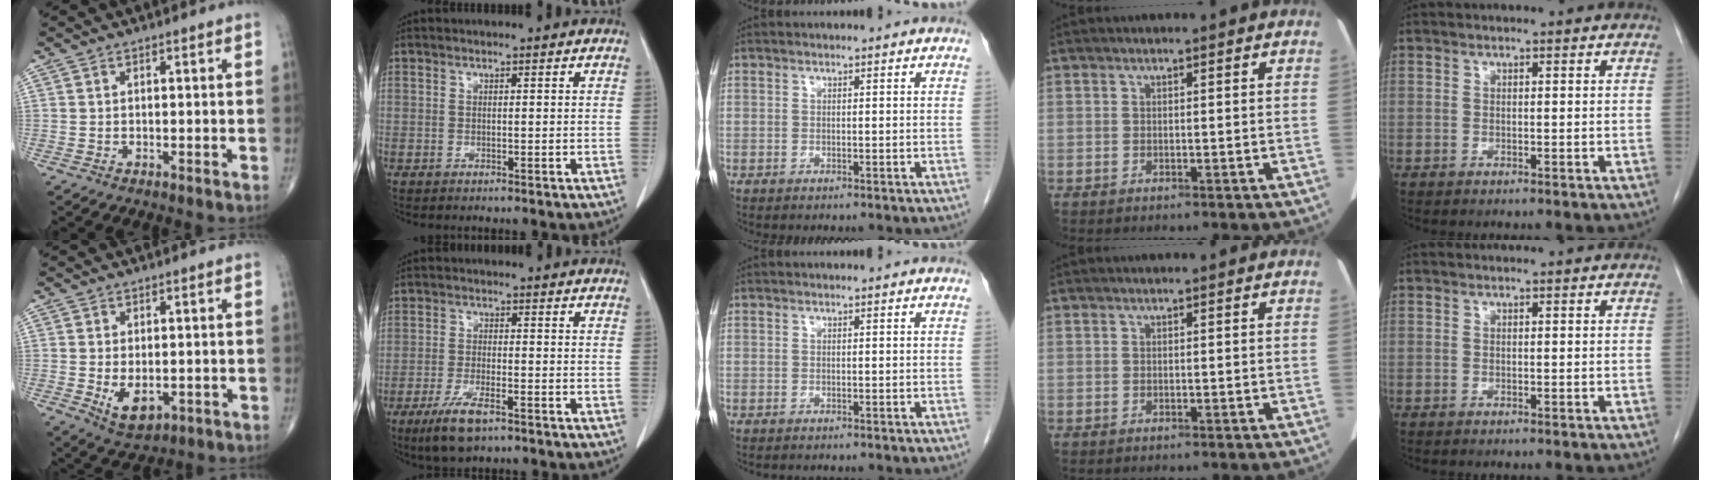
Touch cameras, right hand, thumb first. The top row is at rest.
{"thumb": {"total": 5.8, "force": [-1.0, 3.5, 4.5], "torque": [-0.067, -0.013, -0.004]}, "index": {"total": 6.5, "force": [-4.1, 1.5, 4.8], "torque": [-0.099, -0.013, -0.068]}}